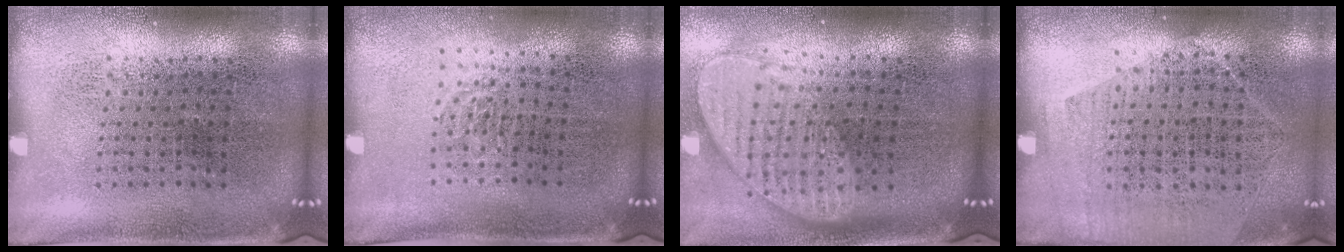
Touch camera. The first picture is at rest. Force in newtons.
{"total": 0.5, "press": 0.4, "slide": 0.4}
{"total": 2.0, "press": 1.6, "slide": 1.2}
{"total": 1.3, "press": 1.0, "slide": 0.7}